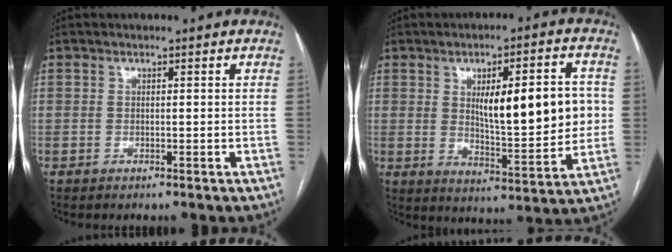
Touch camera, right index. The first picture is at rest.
{"total": 15.0, "force": [2.1, 3.9, 14.3], "torque": [-0.203, 0.012, 0.041]}